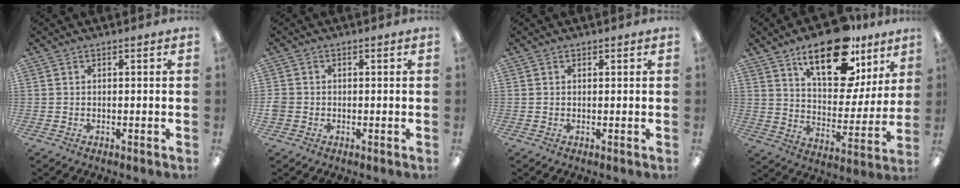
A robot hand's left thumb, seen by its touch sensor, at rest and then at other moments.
{"total": 1.8, "force": [-0.6, 1.7, 0.2], "torque": [-0.001, 0.003, -0.012]}
{"total": 0.5, "force": [0.2, 0.2, -0.5], "torque": [0.009, 0.001, 0.003]}
{"total": 21.4, "force": [13.3, 10.2, 13.3], "torque": [-0.192, -0.068, 0.223]}